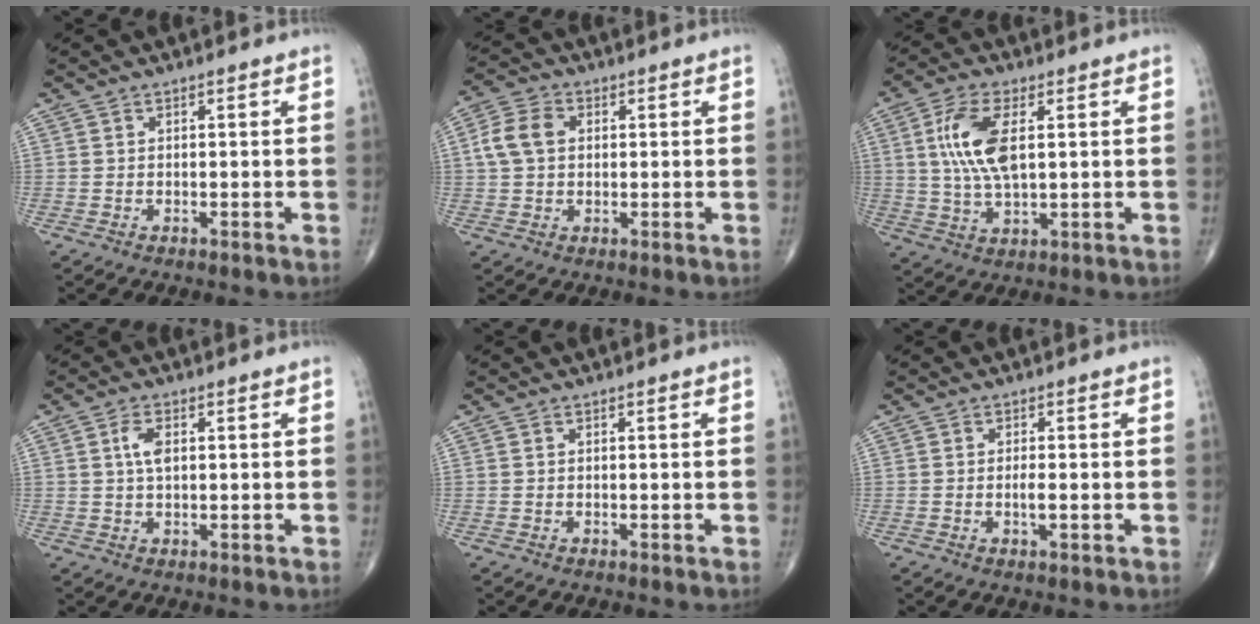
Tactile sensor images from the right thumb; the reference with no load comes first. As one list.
[{"total": 6.9, "force": [1.1, 5.0, 4.6], "torque": [-0.091, 0.015, 0.016]}, {"total": 7.3, "force": [1.9, 2.7, 6.6], "torque": [-0.147, -0.006, 0.040]}, {"total": 3.6, "force": [0.9, 1.8, 3.1], "torque": [-0.063, 0.003, 0.016]}, {"total": 0.0}, {"total": 2.0, "force": [-0.4, 0.5, 1.9], "torque": [-0.036, -0.003, -0.006]}]